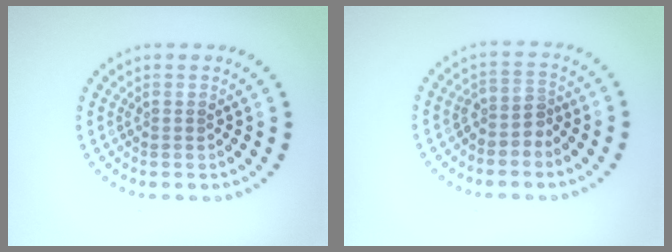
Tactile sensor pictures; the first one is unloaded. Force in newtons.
{"total": 2.0, "press": 1.6, "slide": 1.2}